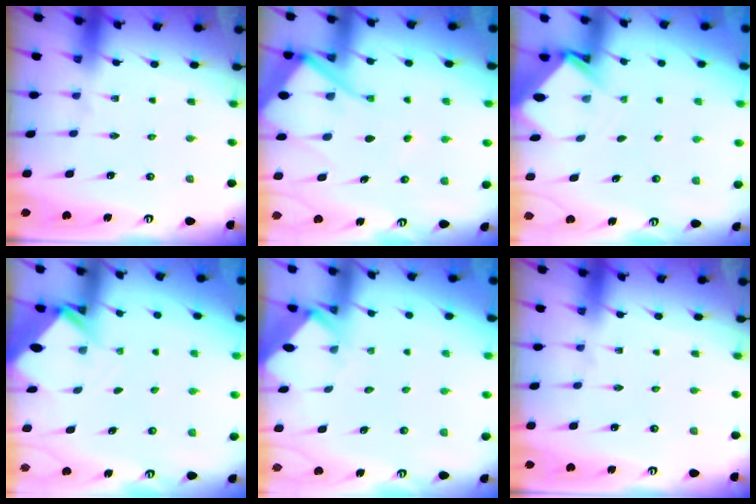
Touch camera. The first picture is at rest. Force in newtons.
{"total": 12.3, "press": 12.3, "slide": 1.3}
{"total": 2.9, "press": 2.9, "slide": 0.2}
{"total": 2.7, "press": 2.7, "slide": 0.0}
{"total": 3.6, "press": 3.6, "slide": 0.3}
{"total": 0.0}